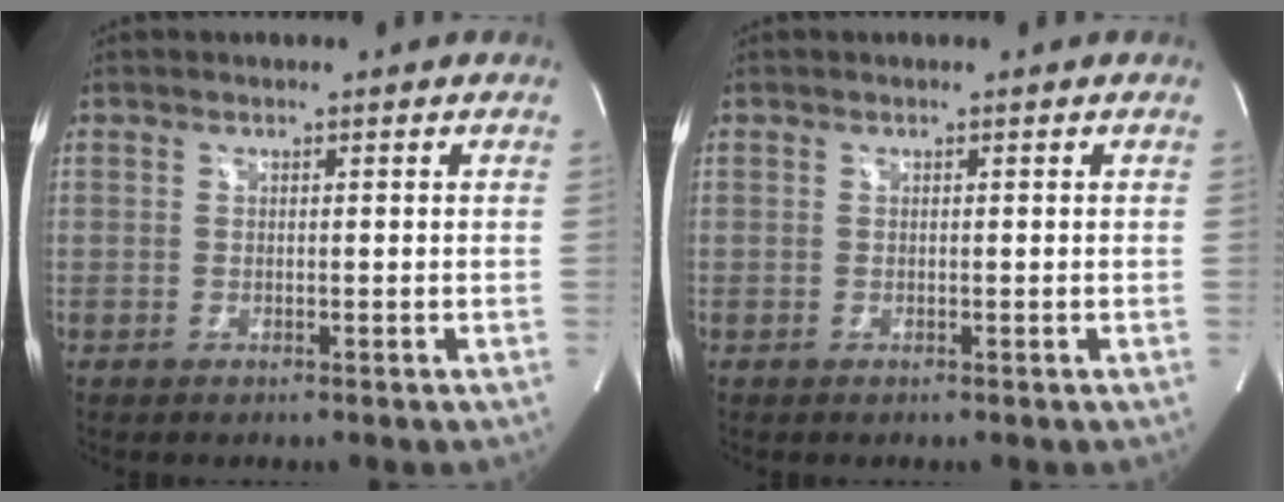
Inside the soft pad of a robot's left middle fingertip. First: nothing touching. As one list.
[{"total": 0.0}]